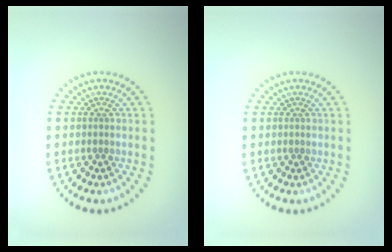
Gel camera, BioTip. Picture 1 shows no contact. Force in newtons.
{"total": 0.0}